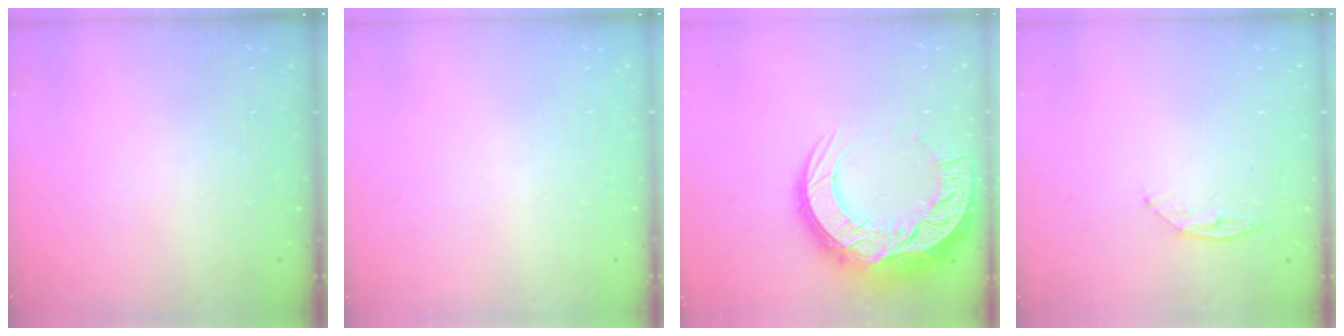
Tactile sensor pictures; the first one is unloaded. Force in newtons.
{"total": 0.0}
{"total": 22.3, "press": 22.2, "slide": 1.9}
{"total": 5.1, "press": 5.1, "slide": 0.5}